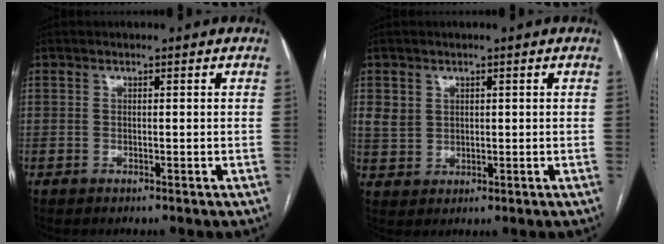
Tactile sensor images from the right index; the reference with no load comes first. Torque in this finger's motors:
{"motor_torque": [0.13, 0.12, 0.04, 0.01]}